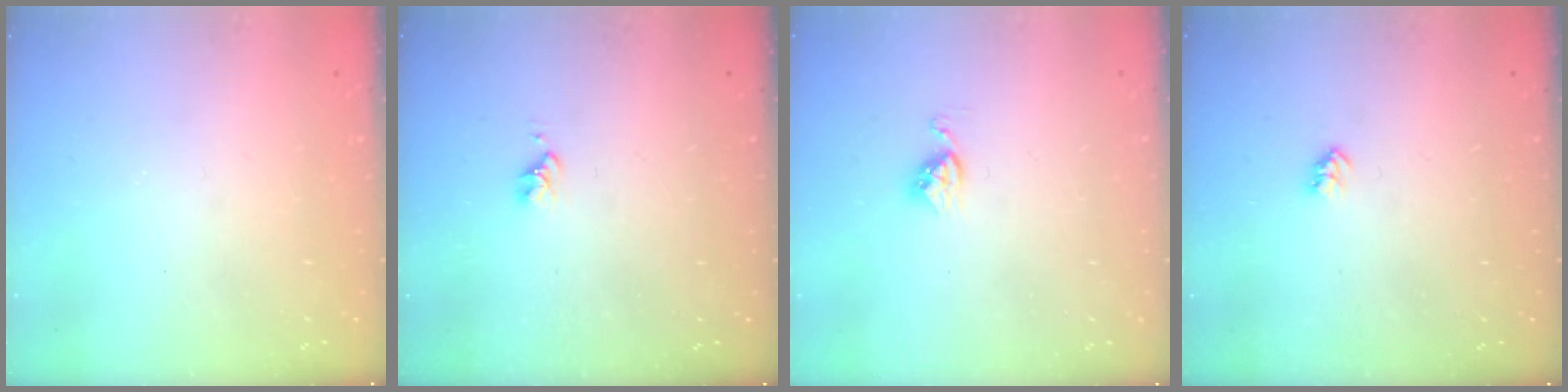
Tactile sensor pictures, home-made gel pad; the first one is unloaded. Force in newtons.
{"total": 2.8, "press": 2.8, "slide": 0.3}
{"total": 3.5, "press": 3.5, "slide": 0.5}
{"total": 2.6, "press": 2.6, "slide": 0.4}